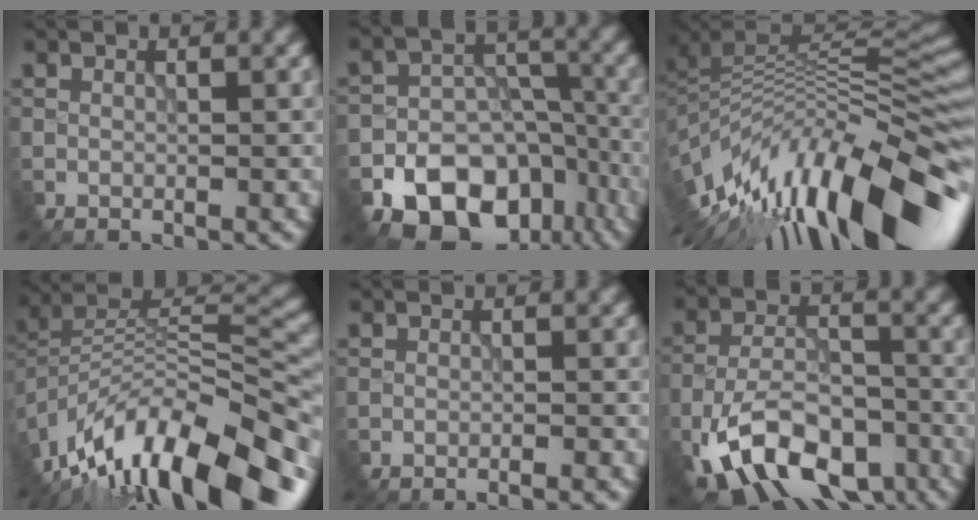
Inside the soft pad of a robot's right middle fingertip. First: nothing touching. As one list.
[{"total": 13.1, "force": [-7.9, 9.1, 5.3], "torque": [-0.094, -0.006, -0.105]}, {"total": 14.3, "force": [-4.9, 6.0, 12.1], "torque": [-0.202, 0.017, -0.078]}, {"total": 15.0, "force": [-8.9, 6.3, 10.3], "torque": [-0.193, 0.013, -0.145]}, {"total": 1.9, "force": [-1.7, 0.1, 0.8], "torque": [-0.007, 0.012, -0.029]}, {"total": 10.6, "force": [-6.4, 5.3, 6.7], "torque": [-0.132, -0.001, -0.111]}]